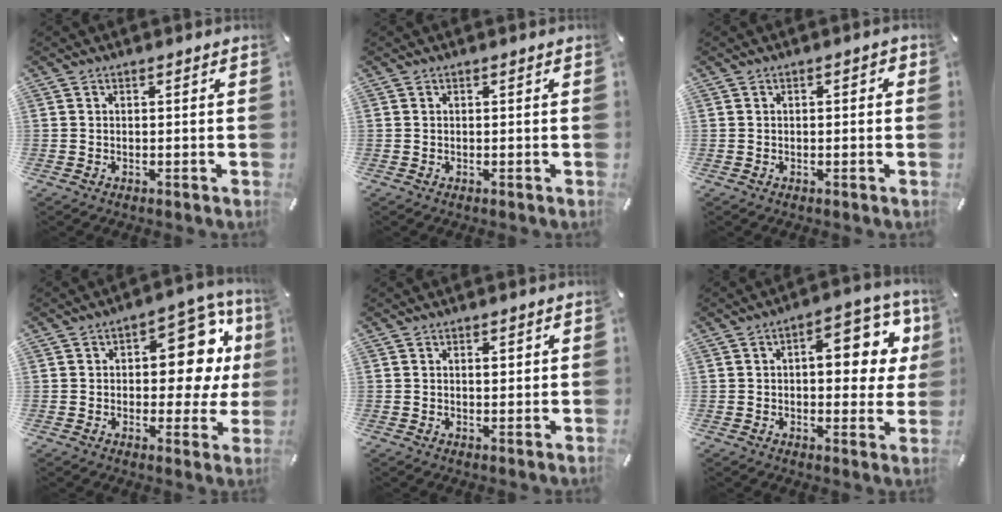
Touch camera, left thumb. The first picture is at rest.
{"total": 0.0}
{"total": 1.0, "force": [-0.2, 0.5, 0.9], "torque": [-0.016, 0.003, -0.004]}
{"total": 17.1, "force": [3.8, 9.9, 13.4], "torque": [-0.151, -0.025, 0.063]}
{"total": 1.3, "force": [0.5, 0.8, 1.0], "torque": [-0.004, -0.004, 0.005]}
{"total": 14.0, "force": [3.6, 6.9, 11.6], "torque": [-0.137, -0.015, 0.054]}